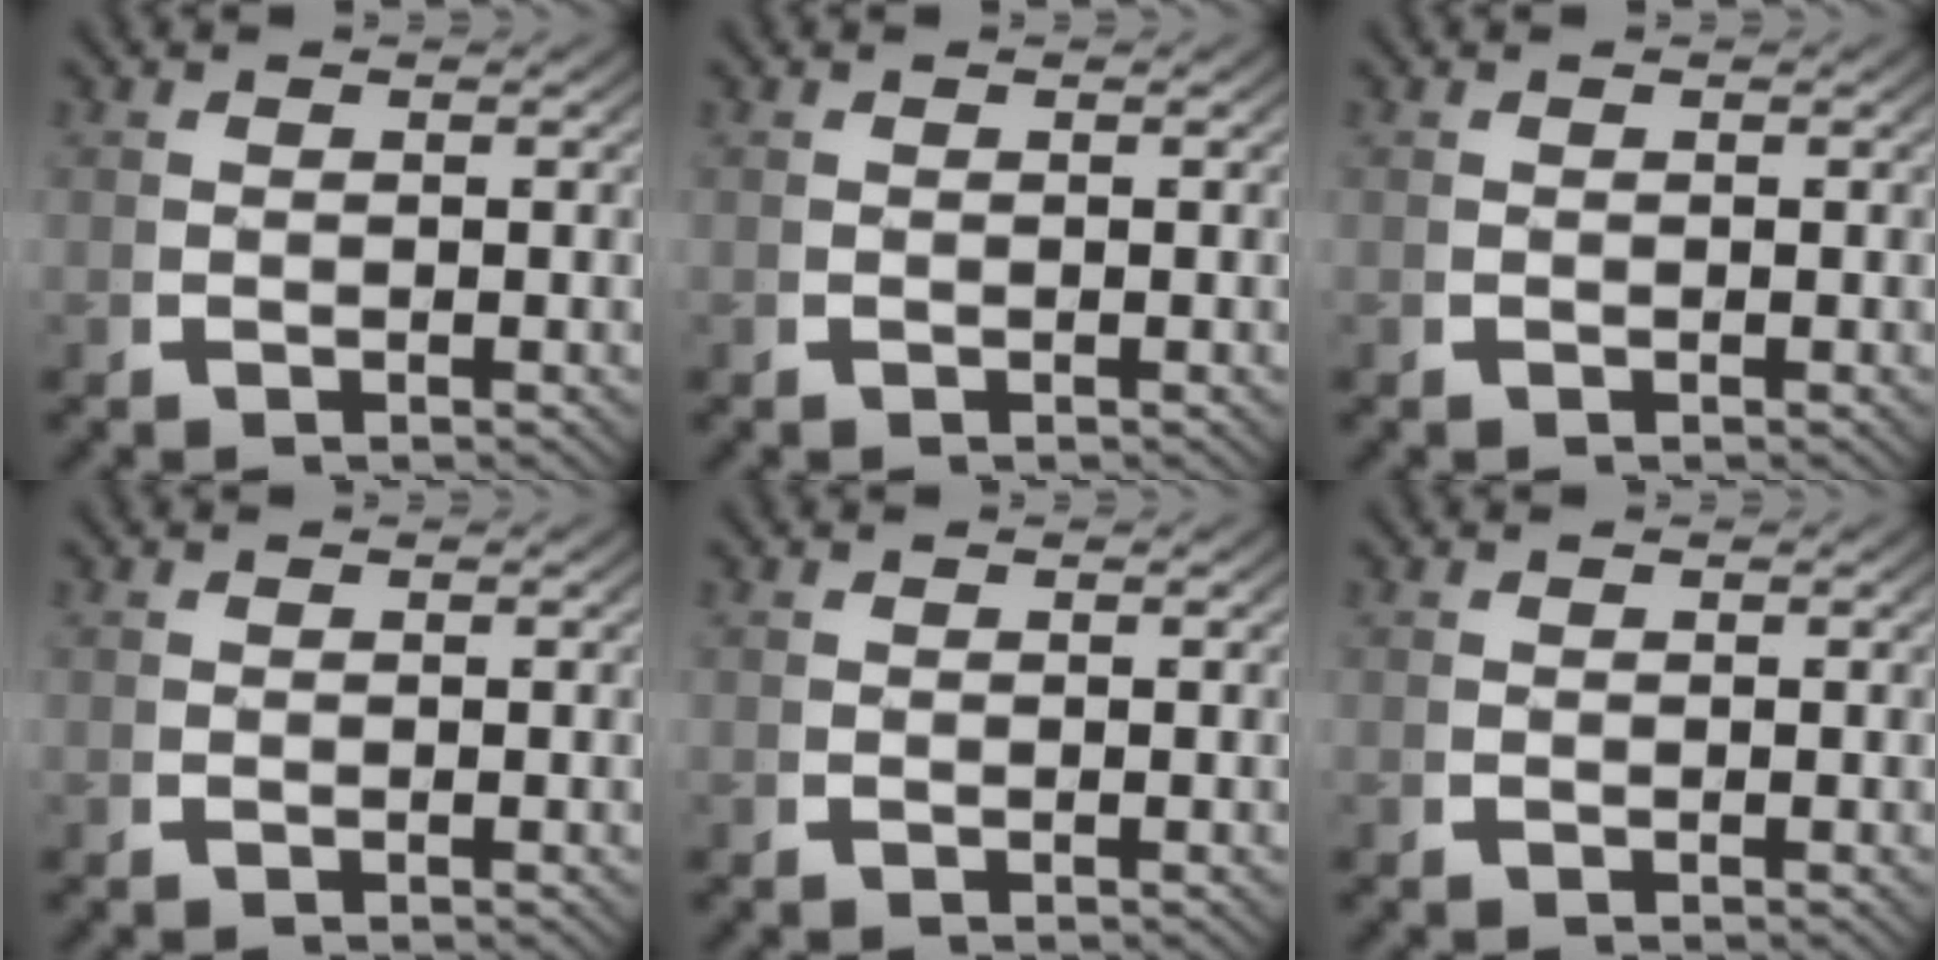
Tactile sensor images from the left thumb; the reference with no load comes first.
{"total": 0.0}
{"total": 0.0}
{"total": 0.0}
{"total": 0.0}
{"total": 0.0}